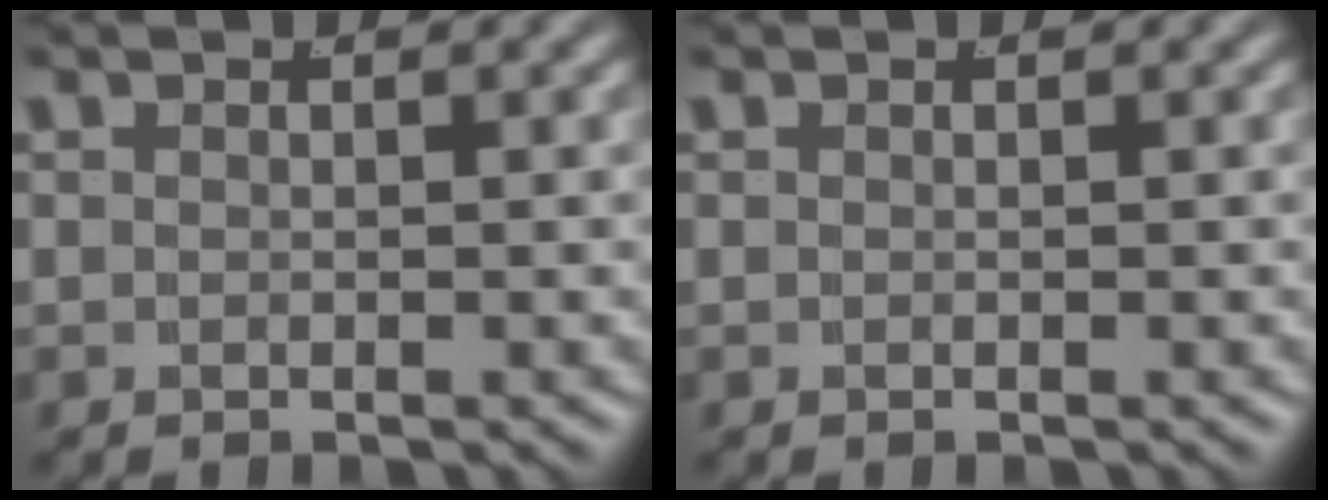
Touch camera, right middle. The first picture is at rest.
{"total": 0.0}